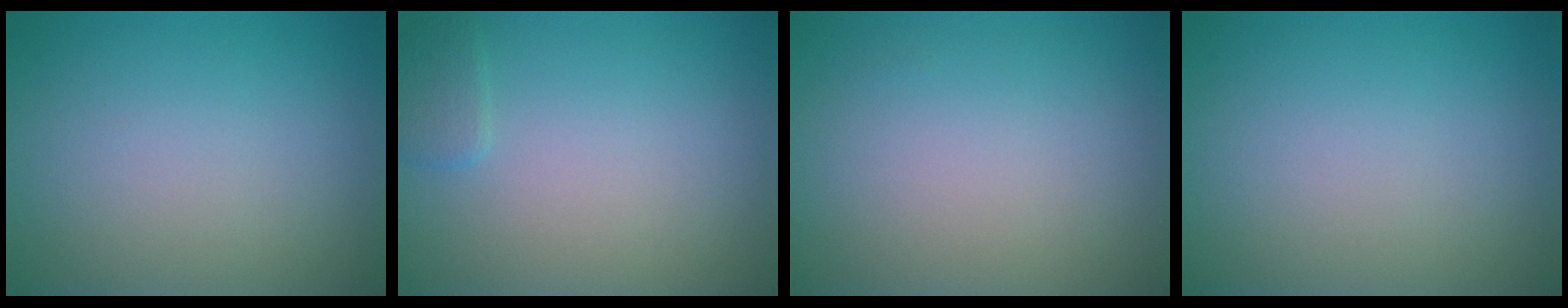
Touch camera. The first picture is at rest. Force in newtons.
{"total": 1.2, "press": 1.2, "slide": 0.1}
{"total": 0.0}
{"total": 0.0}